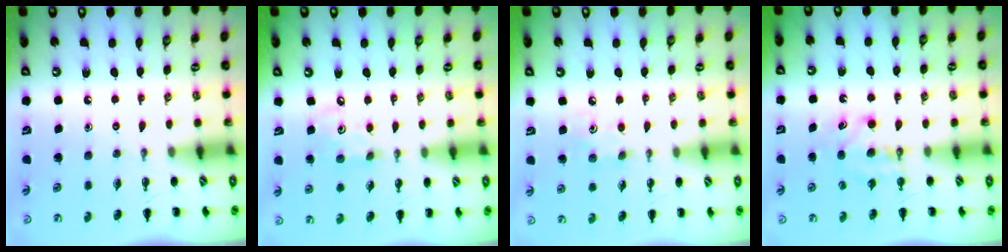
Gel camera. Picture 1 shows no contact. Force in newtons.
{"total": 4.9, "press": 4.8, "slide": 0.9}
{"total": 4.1, "press": 3.9, "slide": 1.2}
{"total": 6.3, "press": 6.1, "slide": 1.4}